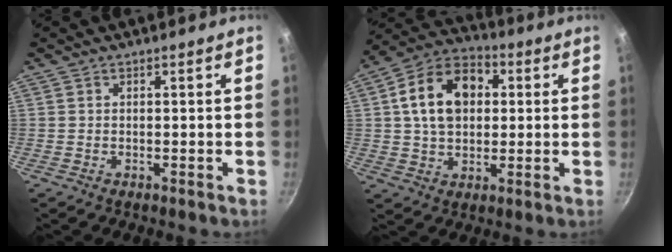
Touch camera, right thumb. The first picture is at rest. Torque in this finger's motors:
{"motor_torque": [-1.11, 1.61, 1.43, -0.01, 0.36]}